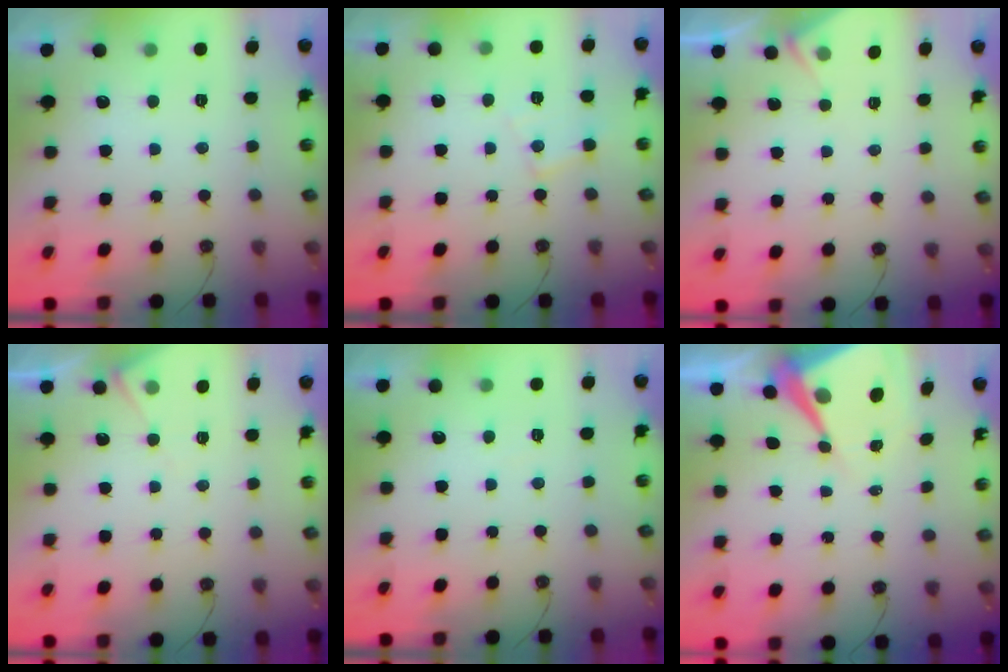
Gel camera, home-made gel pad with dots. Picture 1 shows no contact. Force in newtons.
{"total": 7.1, "press": 7.0, "slide": 0.4}
{"total": 4.8, "press": 4.7, "slide": 0.6}
{"total": 6.0, "press": 6.0, "slide": 0.9}
{"total": 3.2, "press": 3.1, "slide": 0.5}
{"total": 10.0, "press": 10.0, "slide": 0.9}